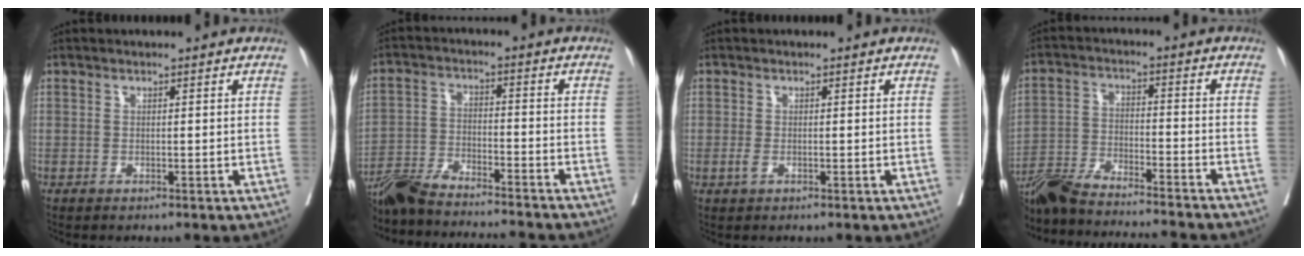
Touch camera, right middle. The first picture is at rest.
{"total": 15.1, "force": [-14.1, 0.8, 5.4], "torque": [-0.094, -0.004, -0.227]}
{"total": 1.0, "force": [-0.4, 0.4, 0.8], "torque": [-0.021, -0.002, -0.006]}
{"total": 18.2, "force": [-16.8, 0.6, 7.0], "torque": [-0.133, -0.018, -0.269]}